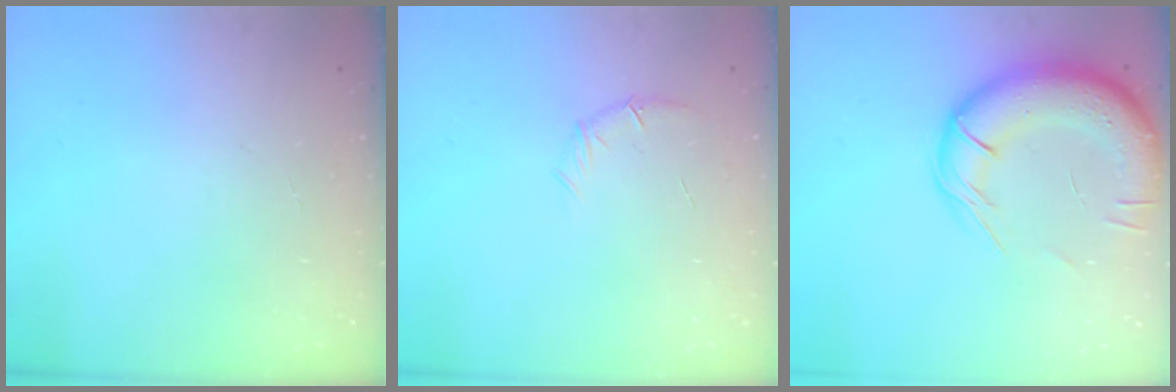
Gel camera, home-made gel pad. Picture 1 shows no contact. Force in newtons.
{"total": 6.3, "press": 6.1, "slide": 1.5}
{"total": 18.1, "press": 17.7, "slide": 3.6}